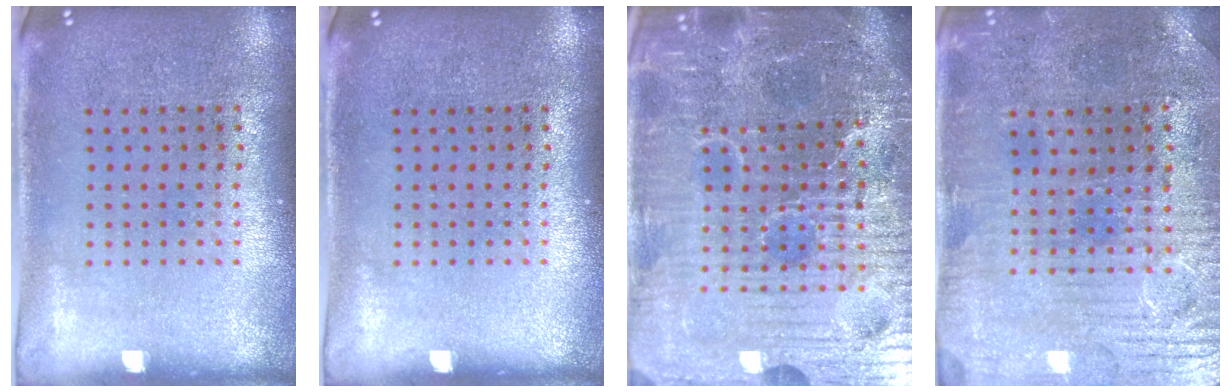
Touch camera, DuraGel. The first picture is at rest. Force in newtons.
{"total": 0.0}
{"total": 7.3, "press": 6.6, "slide": 3.1}
{"total": 1.5, "press": 1.3, "slide": 0.6}